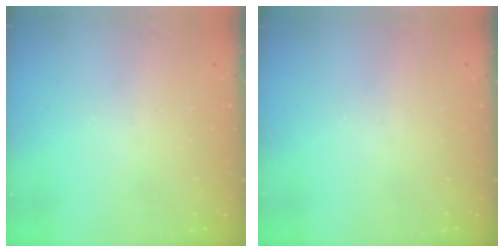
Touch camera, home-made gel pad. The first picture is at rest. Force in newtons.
{"total": 0.0}